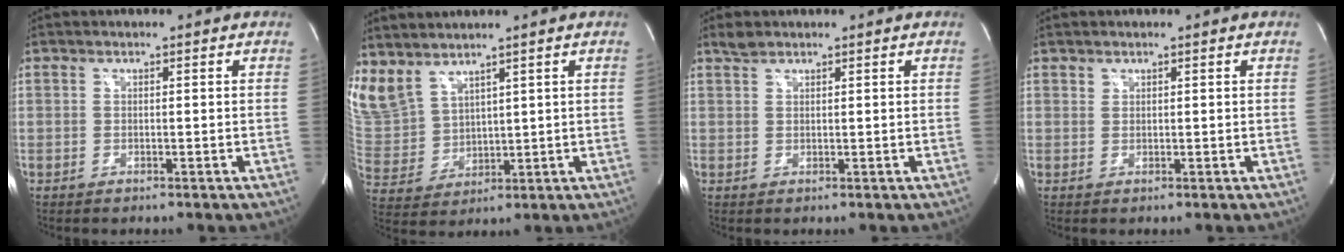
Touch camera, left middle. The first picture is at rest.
{"total": 9.3, "force": [7.8, 3.6, 3.6], "torque": [-0.098, 0.001, 0.187]}
{"total": 1.4, "force": [1.3, 0.4, 0.4], "torque": [-0.013, 0.008, 0.028]}
{"total": 0.5, "force": [0.5, 0.3, 0.0], "torque": [0.003, -0.002, 0.007]}